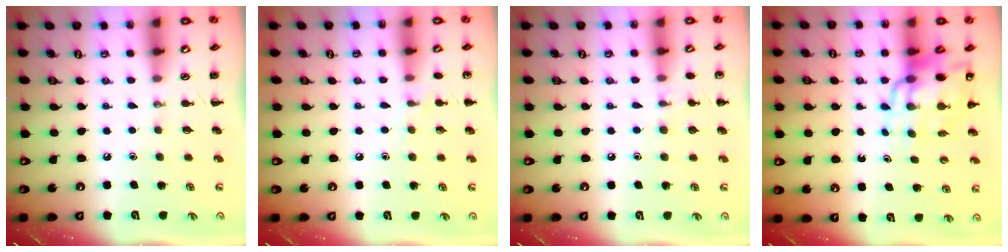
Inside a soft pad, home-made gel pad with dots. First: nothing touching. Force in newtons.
{"total": 6.5, "press": 6.2, "slide": 1.9}
{"total": 6.8, "press": 6.6, "slide": 1.8}
{"total": 14.0, "press": 13.4, "slide": 3.8}